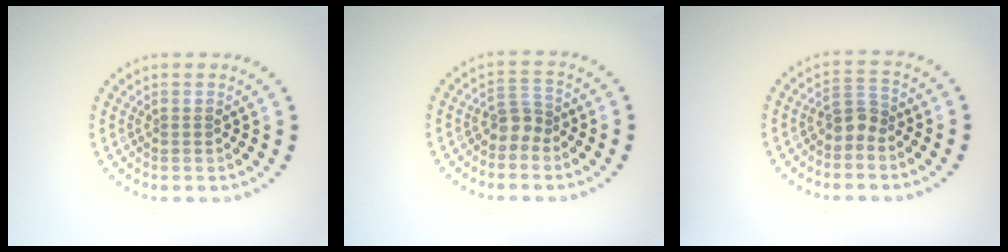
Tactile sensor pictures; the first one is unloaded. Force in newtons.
{"total": 2.0, "press": 1.5, "slide": 1.3}
{"total": 2.2, "press": 1.7, "slide": 1.4}